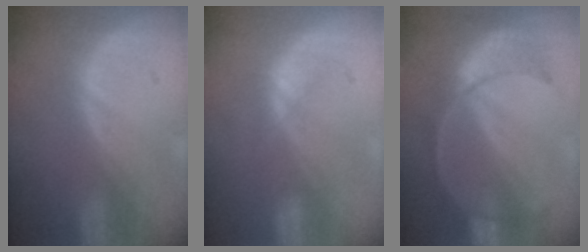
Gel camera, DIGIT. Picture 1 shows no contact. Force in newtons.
{"total": 2.9, "press": 2.9, "slide": 0.7}
{"total": 7.9, "press": 7.8, "slide": 1.3}